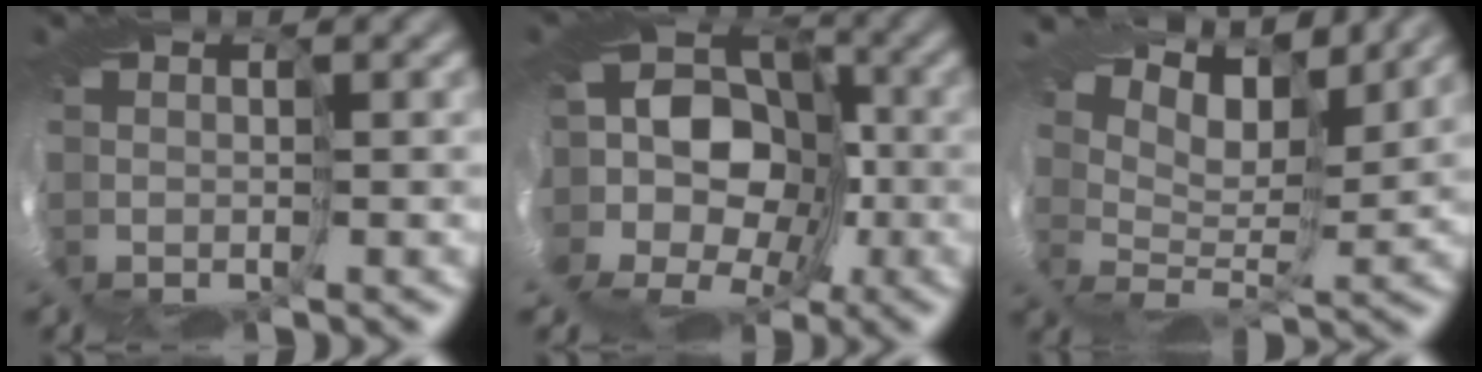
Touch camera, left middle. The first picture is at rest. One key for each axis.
{"total": 10.4, "fx": -1.0, "fy": 8.1, "fz": 6.4, "tx": -0.101, "ty": 0.015, "tz": -0.067}
{"total": 7.9, "fx": 7.4, "fy": 0.2, "fz": 2.7, "tx": -0.056, "ty": 0.018, "tz": 0.073}